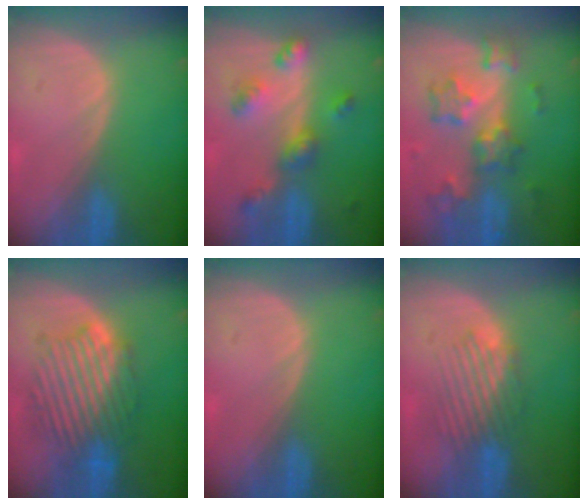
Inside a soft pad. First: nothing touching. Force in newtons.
{"total": 6.8, "press": 6.0, "slide": 3.2}
{"total": 8.7, "press": 7.7, "slide": 4.1}
{"total": 9.2, "press": 9.2, "slide": 0.5}
{"total": 0.0}
{"total": 5.4, "press": 5.1, "slide": 1.7}